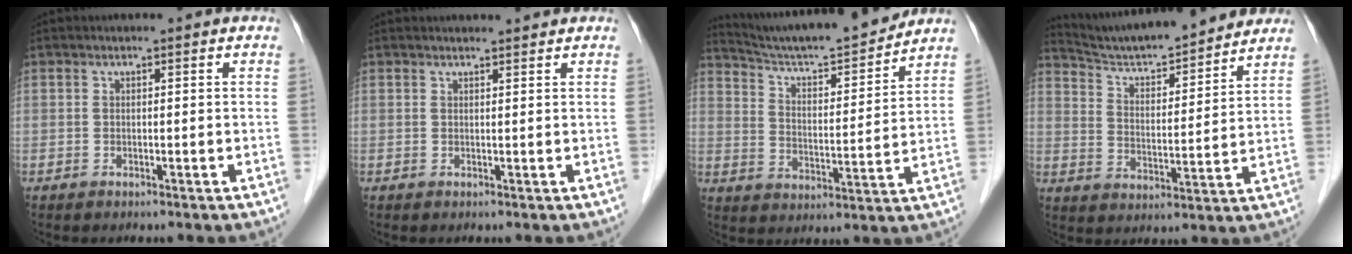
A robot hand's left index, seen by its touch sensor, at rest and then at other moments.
{"total": 2.5, "force": [2.4, 0.1, 0.5], "torque": [-0.009, 0.007, 0.028]}
{"total": 15.8, "force": [14.8, 0.1, 5.5], "torque": [-0.095, -0.007, 0.232]}
{"total": 16.2, "force": [15.1, 1.6, 5.8], "torque": [-0.096, -0.001, 0.230]}